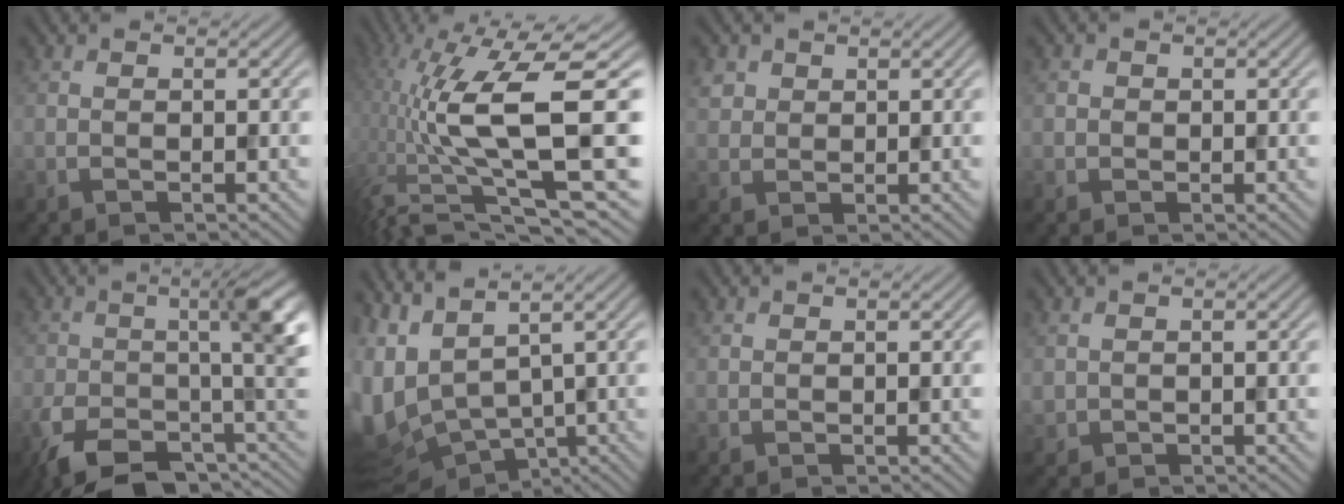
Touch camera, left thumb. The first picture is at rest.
{"total": 14.8, "force": [1.2, 3.7, 14.3], "torque": [-0.273, 0.007, 0.028]}
{"total": 2.4, "force": [1.1, 2.0, 0.7], "torque": [-0.025, 0.000, 0.024]}
{"total": 1.3, "force": [0.1, 1.3, 0.2], "torque": [0.002, -0.003, 0.000]}
{"total": 11.3, "force": [-4.9, 3.8, 9.4], "torque": [-0.156, -0.029, -0.083]}
{"total": 9.4, "force": [0.7, 5.6, 7.5], "torque": [-0.204, -0.025, 0.049]}
{"total": 0.6, "force": [0.5, 0.3, 0.1], "torque": [-0.003, -0.001, 0.014]}
{"total": 1.1, "force": [0.5, 1.0, 0.2], "torque": [-0.010, -0.005, 0.013]}